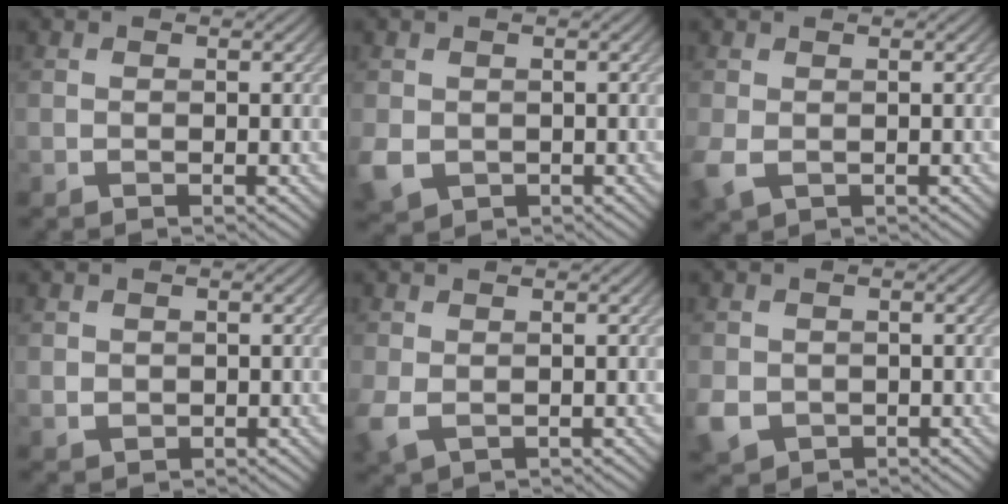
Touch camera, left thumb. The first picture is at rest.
{"total": 3.3, "force": [-0.5, 2.8, 1.7], "torque": [-0.052, -0.011, -0.010]}
{"total": 2.9, "force": [-0.5, 1.9, 2.2], "torque": [-0.064, -0.006, -0.012]}
{"total": 1.2, "force": [0.6, 1.0, 0.3], "torque": [-0.011, -0.003, 0.013]}
{"total": 2.9, "force": [-0.1, 1.9, 2.2], "torque": [-0.068, -0.006, -0.003]}
{"total": 3.3, "force": [-0.7, 2.9, 1.5], "torque": [-0.045, -0.013, -0.016]}